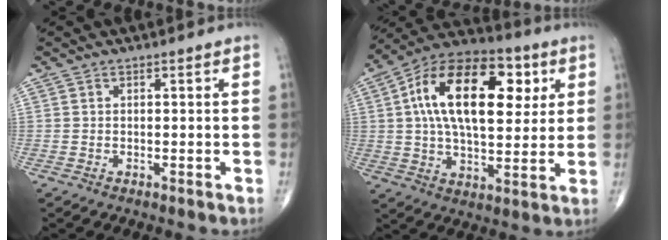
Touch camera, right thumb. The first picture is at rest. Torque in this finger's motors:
{"motor_torque": [0.19, 0.91, 1.75, 1.01, 0.30]}